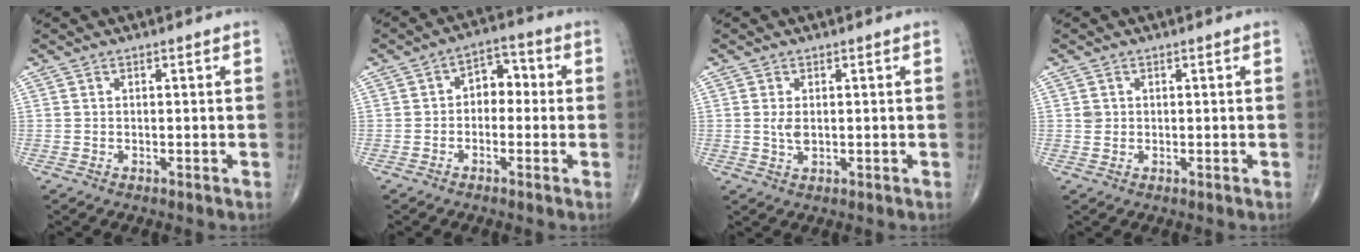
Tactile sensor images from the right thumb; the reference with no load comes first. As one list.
[{"total": 5.8, "force": [-0.3, 4.2, 4.1], "torque": [-0.030, 0.026, -0.019]}, {"total": 2.3, "force": [0.2, 1.3, 1.9], "torque": [-0.042, -0.006, 0.005]}, {"total": 1.2, "force": [0.3, 1.1, 0.4], "torque": [-0.001, 0.000, 0.006]}]